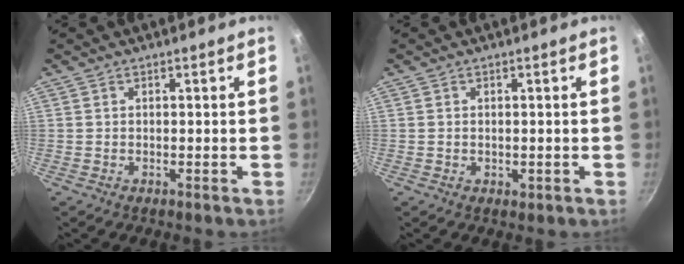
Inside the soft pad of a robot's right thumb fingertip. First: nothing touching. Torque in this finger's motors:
{"motor_torque": [-0.02, 0.08, -0.61, 0.27, 0.00]}